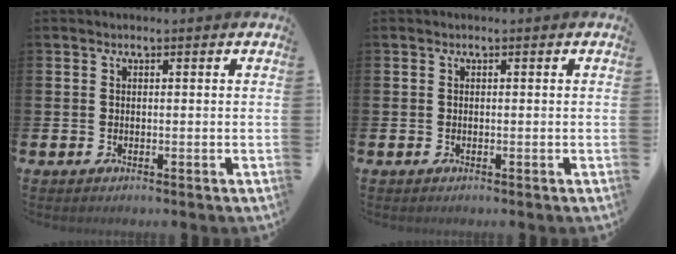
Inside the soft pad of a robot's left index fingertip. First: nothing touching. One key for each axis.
{"total": 0.0}